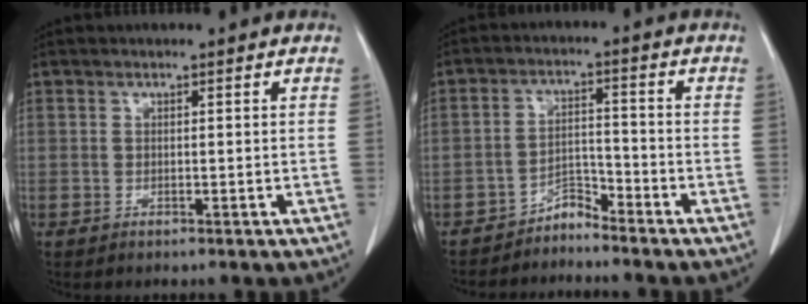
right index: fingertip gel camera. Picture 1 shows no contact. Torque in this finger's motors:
{"motor_torque": [-0.86, -0.68, -0.36, -0.21]}